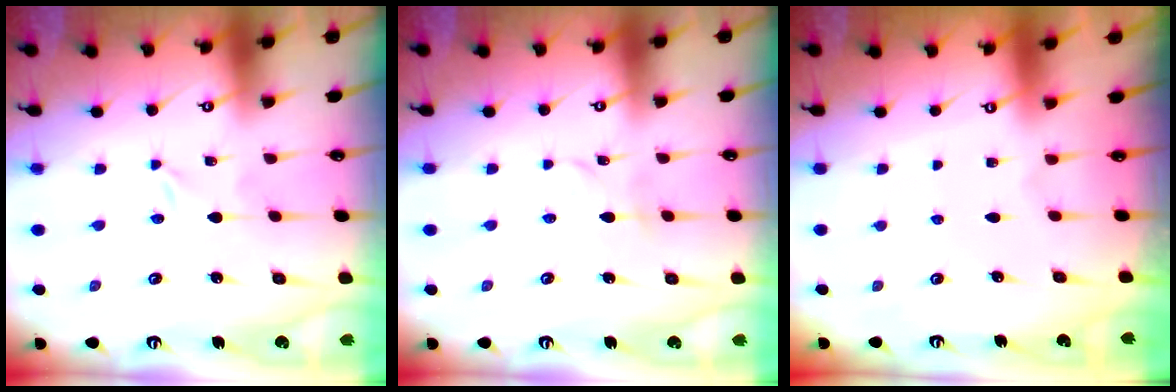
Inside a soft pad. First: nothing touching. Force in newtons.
{"total": 3.3, "press": 3.3, "slide": 0.1}
{"total": 0.0}